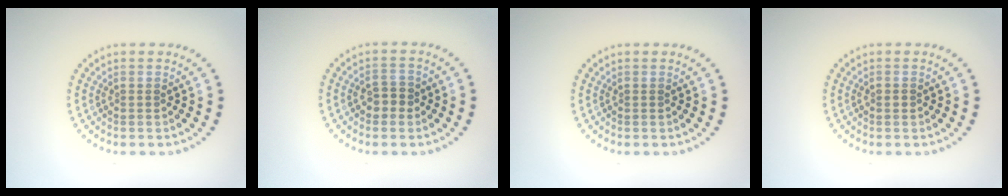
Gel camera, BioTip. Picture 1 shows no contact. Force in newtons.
{"total": 1.9, "press": 1.8, "slide": 0.5}
{"total": 0.0}
{"total": 0.7, "press": 0.7, "slide": 0.1}